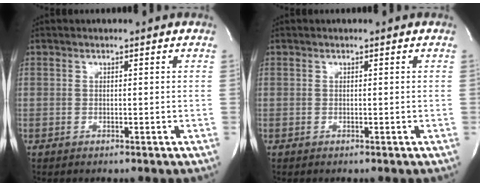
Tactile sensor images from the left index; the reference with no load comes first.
{"total": 0.0}